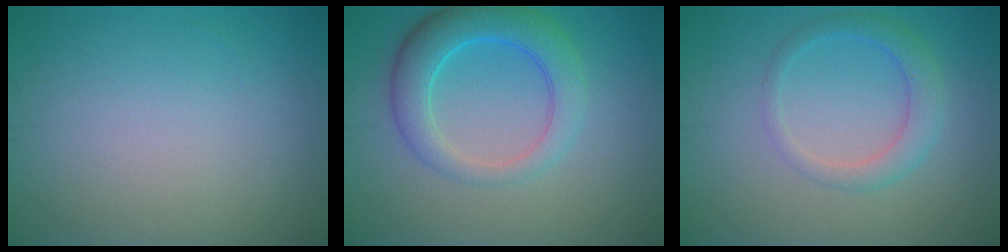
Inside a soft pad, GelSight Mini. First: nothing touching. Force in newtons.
{"total": 5.3, "press": 5.3, "slide": 0.2}
{"total": 2.7, "press": 2.7, "slide": 0.1}